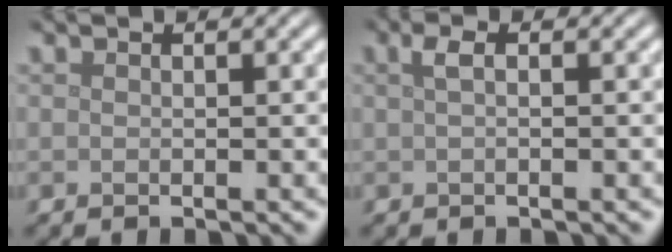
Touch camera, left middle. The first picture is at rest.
{"total": 1.3, "force": [0.3, 0.4, 1.2], "torque": [-0.026, 0.007, 0.005]}